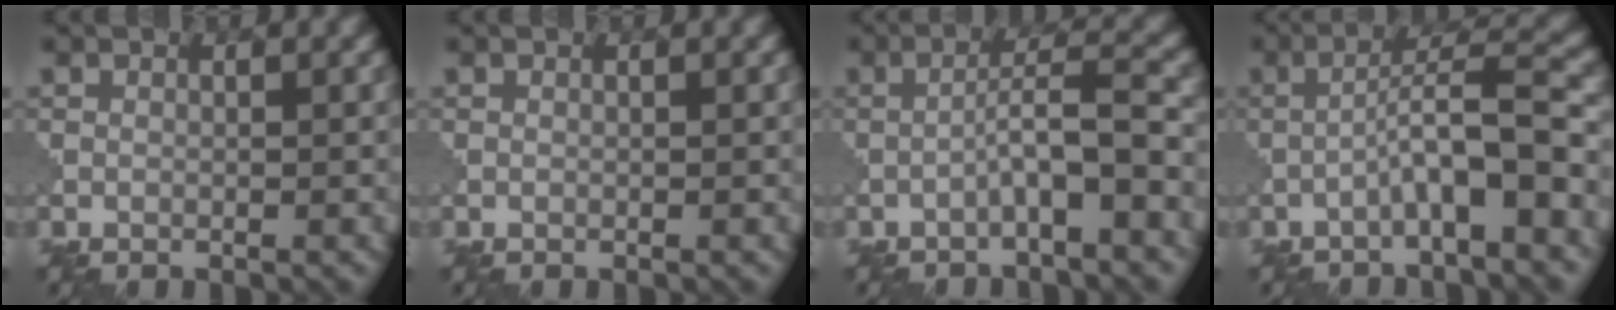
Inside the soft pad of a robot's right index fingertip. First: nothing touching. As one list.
[{"total": 0.0}, {"total": 3.4, "force": [-1.6, 0.0, 3.0], "torque": [-0.051, 0.026, -0.031]}, {"total": 5.1, "force": [-2.3, 0.4, 4.5], "torque": [-0.071, 0.030, -0.040]}]